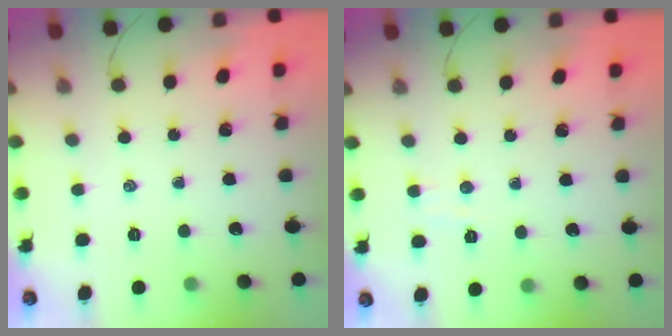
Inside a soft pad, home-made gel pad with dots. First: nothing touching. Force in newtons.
{"total": 2.4, "press": 2.3, "slide": 0.6}